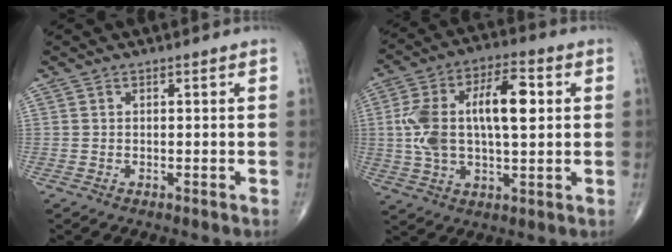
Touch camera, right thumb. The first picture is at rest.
{"total": 17.5, "force": [2.4, 8.2, 15.3], "torque": [-0.281, 0.024, 0.042]}